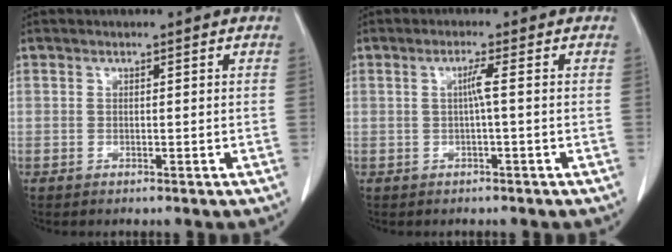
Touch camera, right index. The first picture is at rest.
{"total": 2.0, "force": [0.0, -0.4, 1.9], "torque": [-0.036, 0.003, 0.000]}